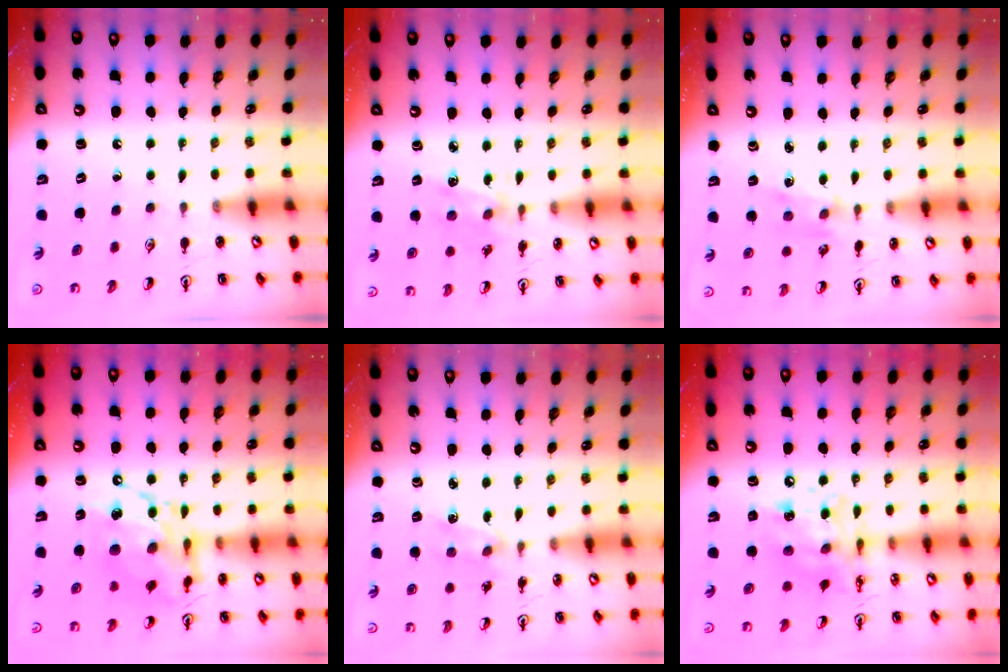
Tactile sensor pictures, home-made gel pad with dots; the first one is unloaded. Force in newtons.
{"total": 7.2, "press": 7.2, "slide": 0.4}
{"total": 1.1, "press": 1.1, "slide": 0.2}
{"total": 15.5, "press": 15.5, "slide": 1.2}
{"total": 1.7, "press": 1.7, "slide": 0.3}
{"total": 12.9, "press": 12.8, "slide": 1.1}